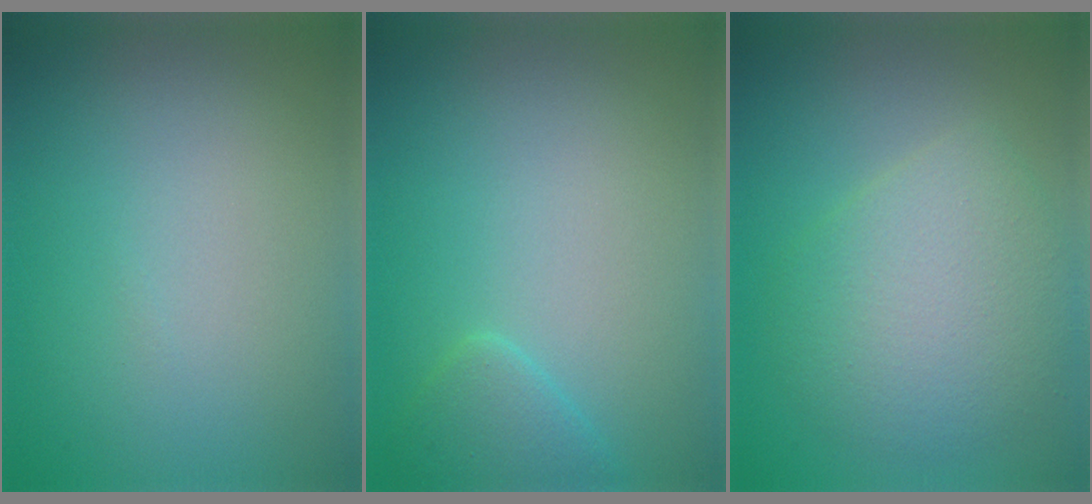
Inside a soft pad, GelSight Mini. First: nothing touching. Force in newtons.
{"total": 1.7, "press": 1.7, "slide": 0.2}
{"total": 5.3, "press": 5.3, "slide": 0.0}